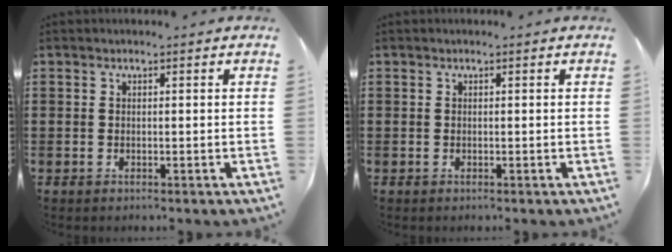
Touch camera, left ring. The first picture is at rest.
{"total": 0.0}